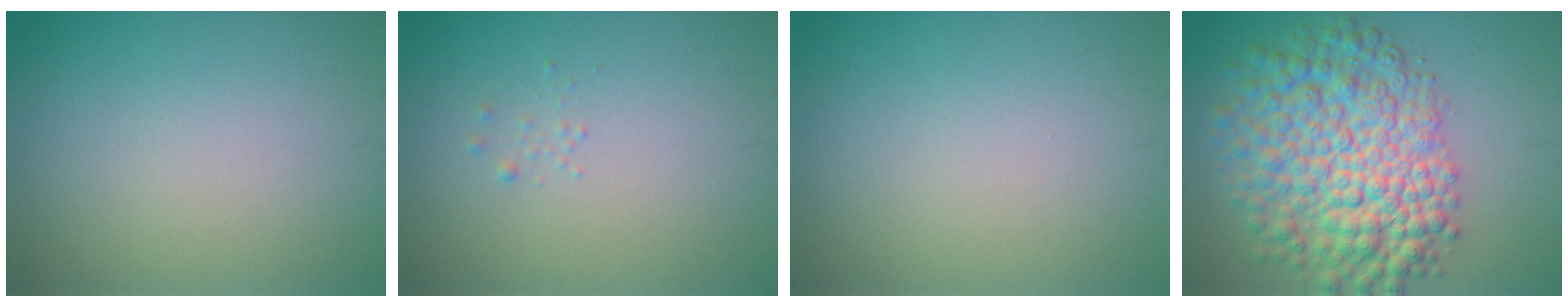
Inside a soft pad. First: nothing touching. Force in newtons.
{"total": 0.7, "press": 0.7, "slide": 0.1}
{"total": 0.0}
{"total": 9.7, "press": 9.6, "slide": 0.3}